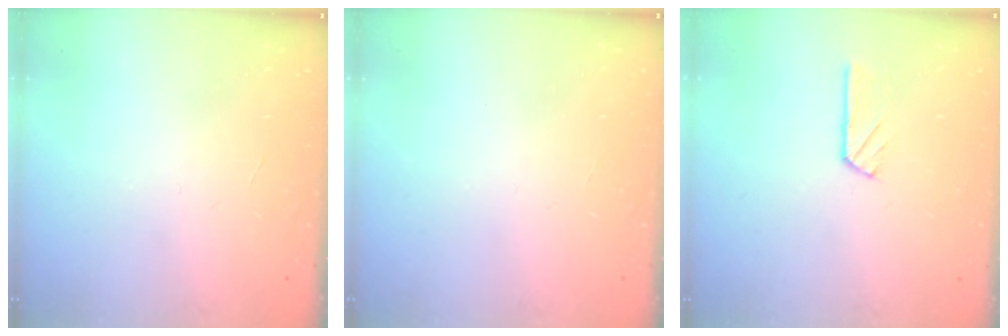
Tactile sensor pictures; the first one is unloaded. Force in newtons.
{"total": 0.0}
{"total": 3.2, "press": 3.2, "slide": 0.1}